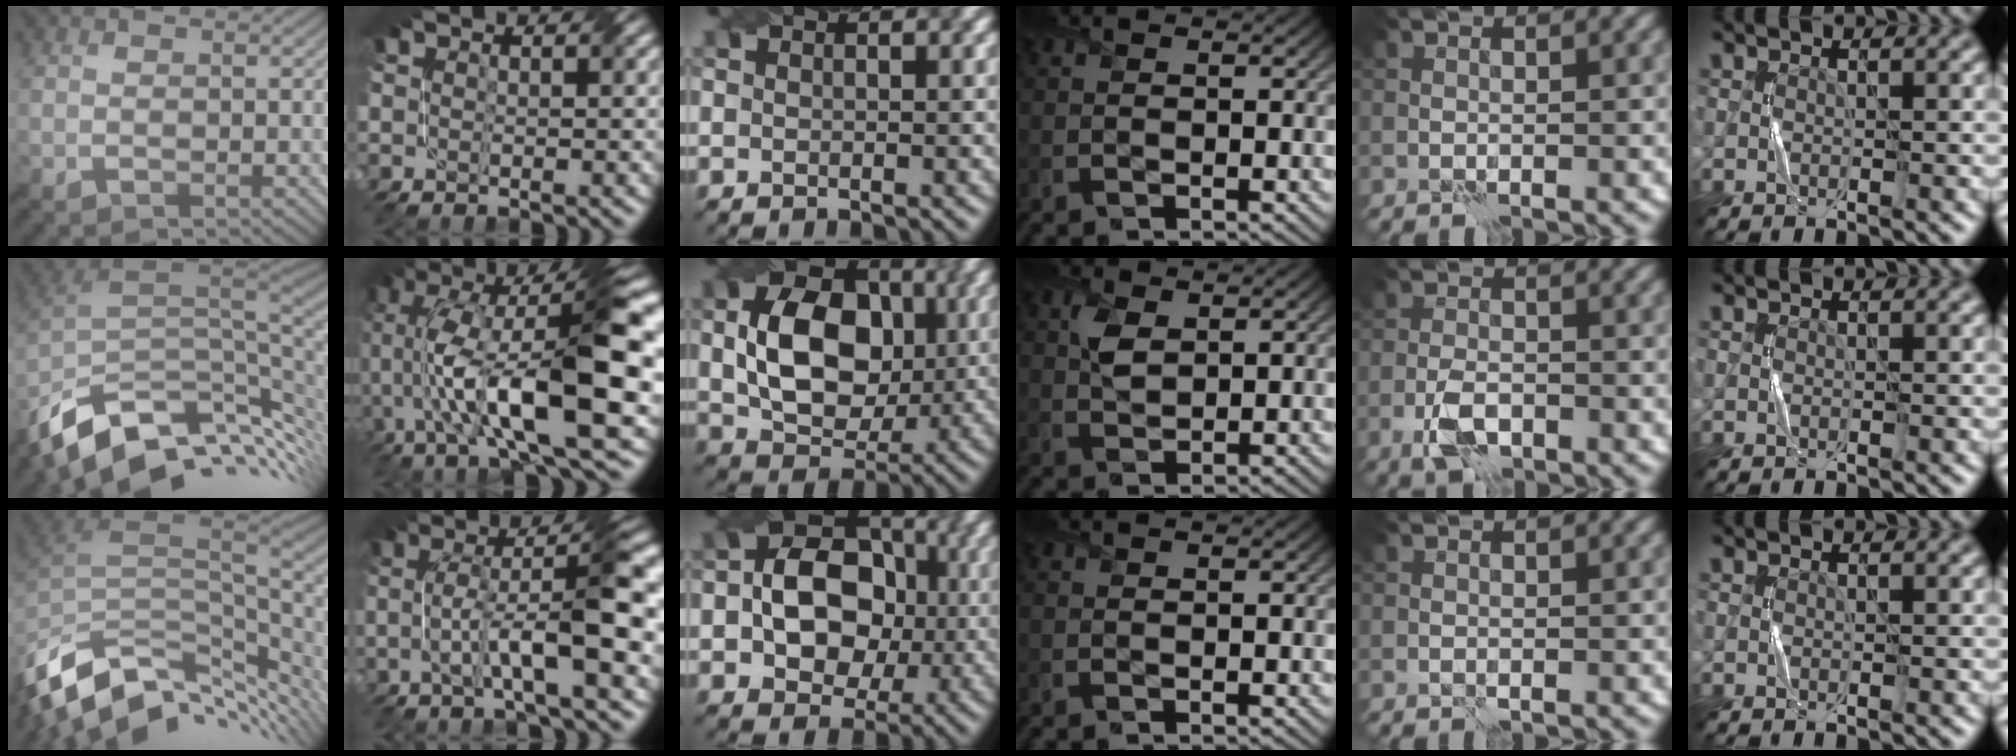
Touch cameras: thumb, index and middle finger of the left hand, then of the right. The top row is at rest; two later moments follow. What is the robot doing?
{"motion": "twist", "object": "screw"}